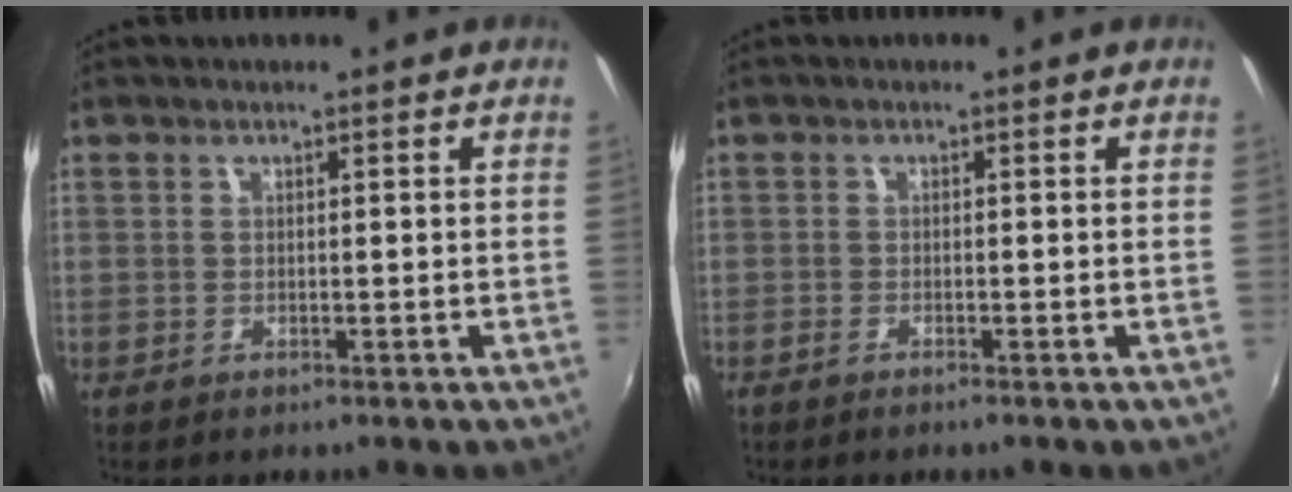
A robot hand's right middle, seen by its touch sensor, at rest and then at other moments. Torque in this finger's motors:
{"motor_torque": [-0.35, -0.13, 0.00, 0.00]}